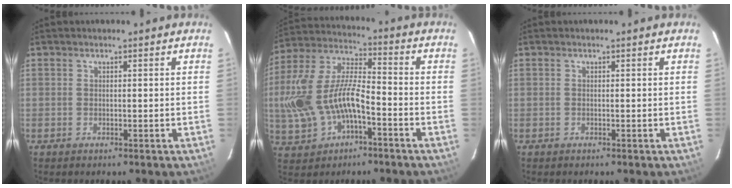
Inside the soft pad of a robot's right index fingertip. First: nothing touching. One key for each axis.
{"total": 16.0, "fx": -4.2, "fy": 8.2, "fz": 13.1, "tx": -0.292, "ty": 0.008, "tz": -0.068}
{"total": 0.0}